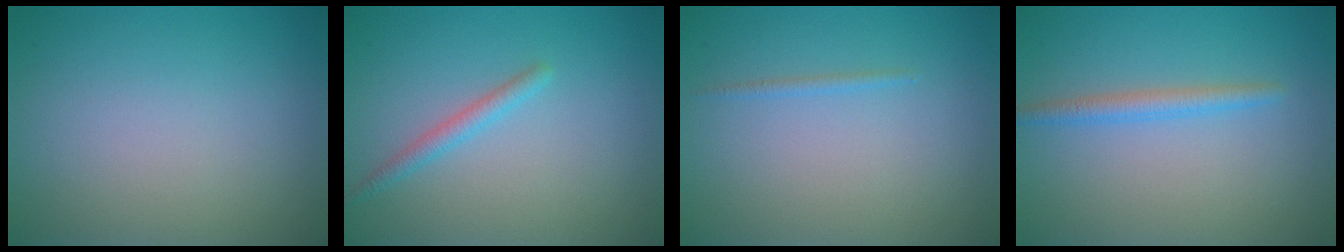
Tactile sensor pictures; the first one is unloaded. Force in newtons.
{"total": 1.5, "press": 1.5, "slide": 0.0}
{"total": 0.6, "press": 0.6, "slide": 0.1}
{"total": 1.8, "press": 1.8, "slide": 0.2}